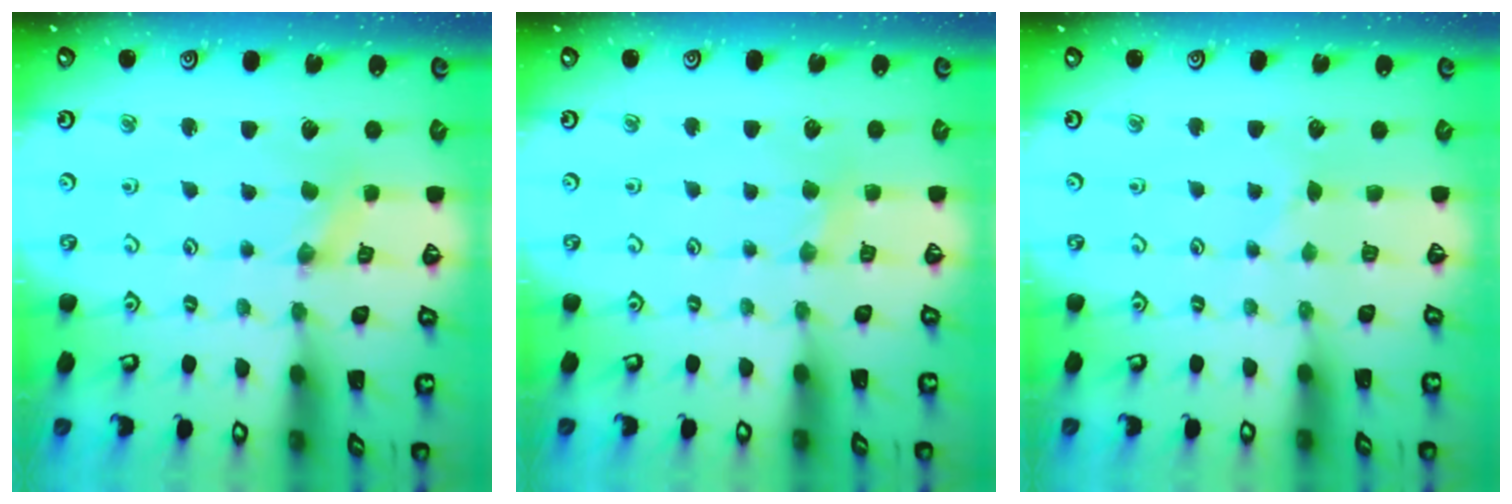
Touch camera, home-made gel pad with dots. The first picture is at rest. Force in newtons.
{"total": 2.0, "press": 2.0, "slide": 0.4}
{"total": 2.5, "press": 2.5, "slide": 0.4}